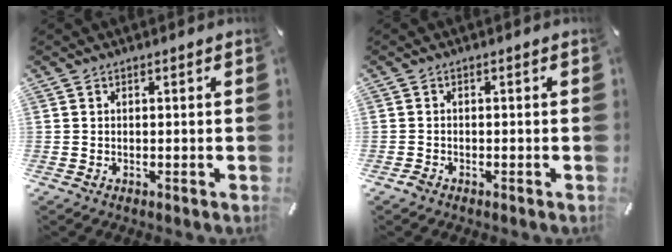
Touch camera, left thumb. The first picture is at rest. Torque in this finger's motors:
{"motor_torque": [-0.10, 0.47, 0.07, 0.03, 0.00]}